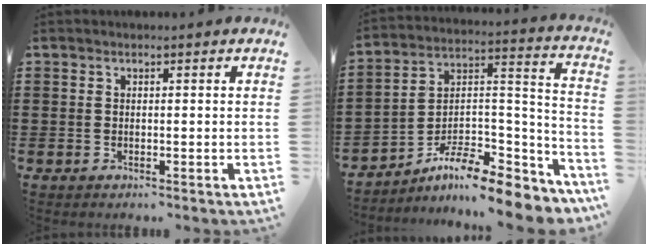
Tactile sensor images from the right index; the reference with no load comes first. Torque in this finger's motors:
{"motor_torque": [0.66, 1.15, -0.04, -0.15]}